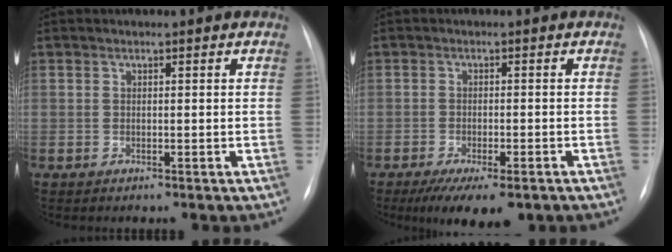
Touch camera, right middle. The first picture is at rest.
{"total": 8.7, "force": [-6.1, 2.6, 5.7], "torque": [-0.079, -0.014, -0.088]}